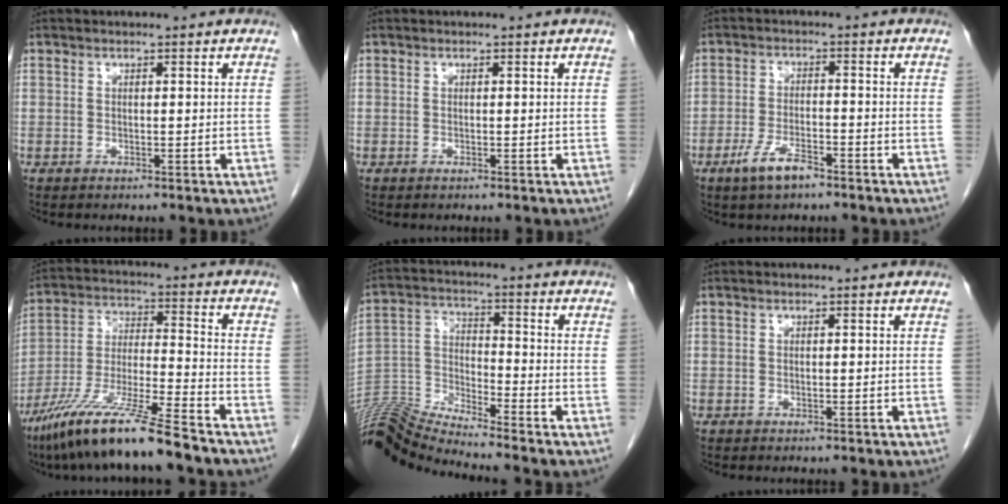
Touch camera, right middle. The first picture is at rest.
{"total": 0.0}
{"total": 5.0, "force": [-3.4, 1.4, 3.4], "torque": [-0.074, -0.003, -0.061]}
{"total": 14.9, "force": [-11.0, -0.2, 10.0], "torque": [-0.199, -0.031, -0.203]}
{"total": 10.2, "force": [-9.9, -2.2, 1.0], "torque": [-0.033, 0.020, -0.192]}
{"total": 0.0}